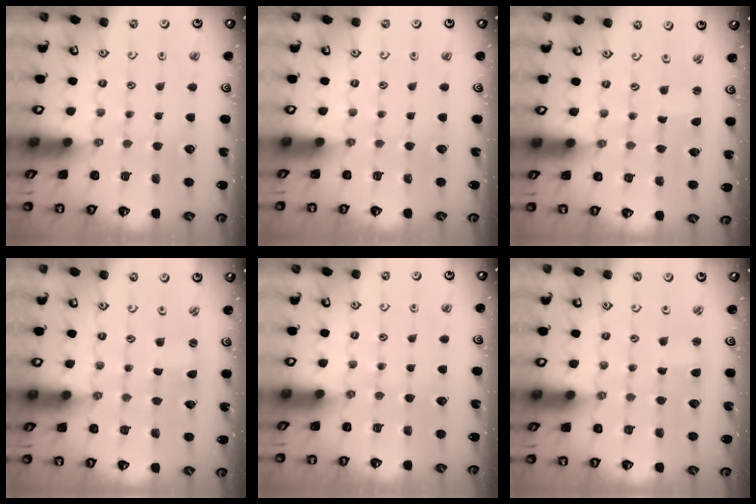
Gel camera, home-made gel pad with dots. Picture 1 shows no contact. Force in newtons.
{"total": 0.0}
{"total": 0.0}
{"total": 0.9, "press": 0.9, "slide": 0.2}
{"total": 0.0}
{"total": 1.8, "press": 1.8, "slide": 0.4}